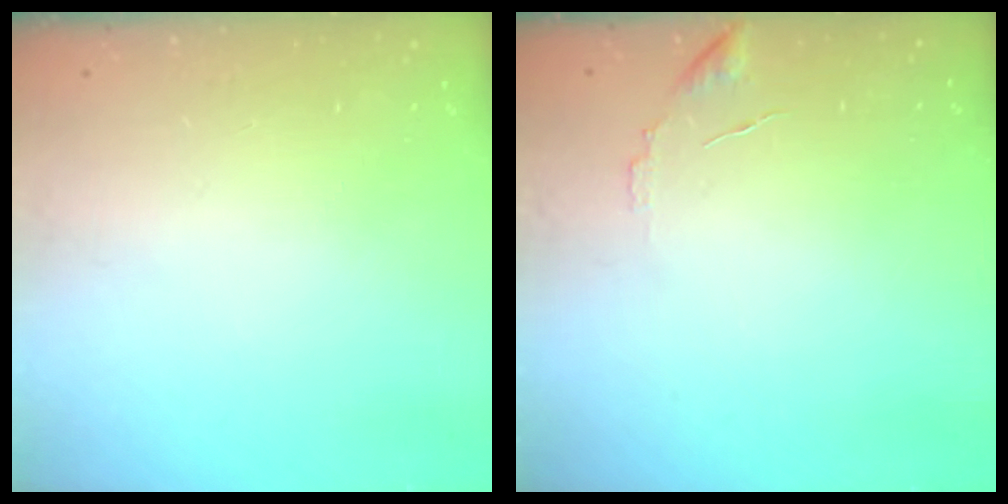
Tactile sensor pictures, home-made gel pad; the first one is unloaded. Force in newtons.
{"total": 5.7, "press": 5.7, "slide": 0.3}